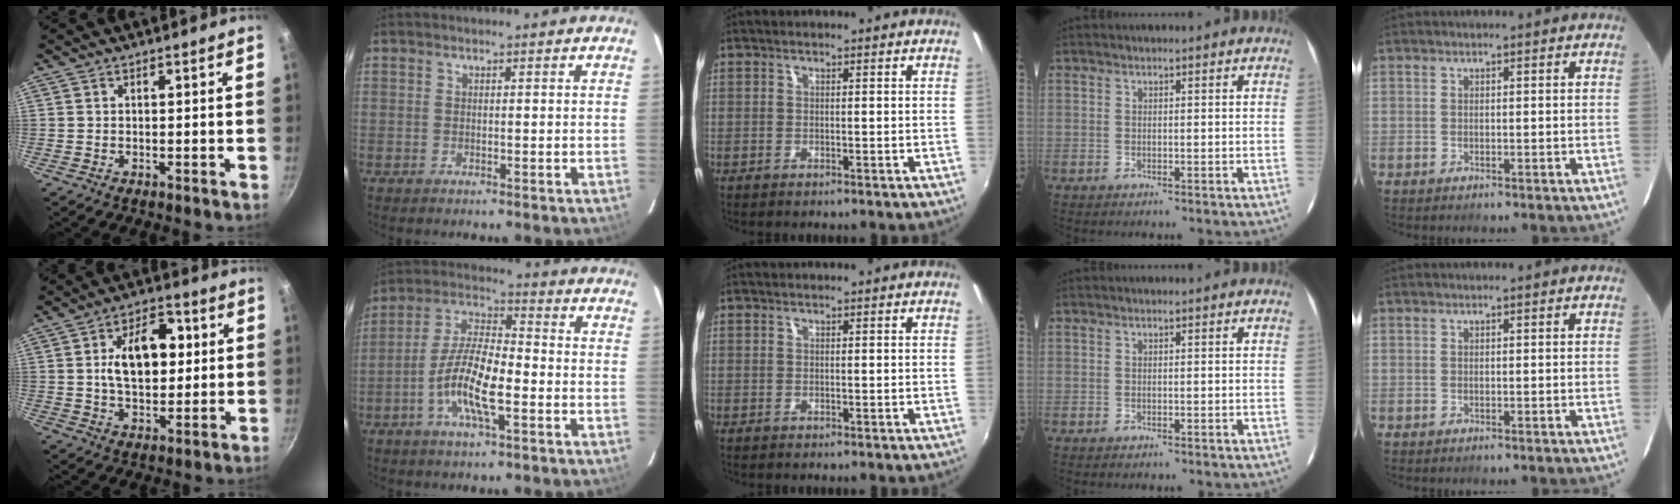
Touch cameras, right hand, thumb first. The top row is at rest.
{"thumb": {"total": 13.2, "force": [2.1, 8.1, 10.2], "torque": [-0.128, 0.002, 0.026]}, "index": {"total": 11.7, "force": [-4.2, 3.3, 10.4], "torque": [-0.216, -0.002, -0.084]}}